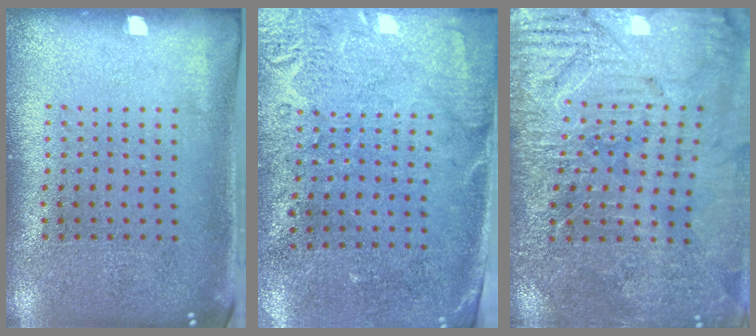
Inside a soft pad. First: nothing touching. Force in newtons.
{"total": 2.7, "press": 2.3, "slide": 1.5}
{"total": 3.6, "press": 3.6, "slide": 0.5}